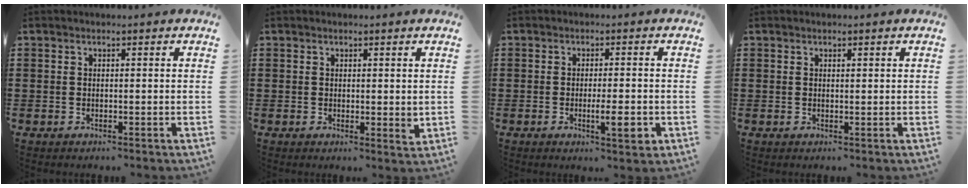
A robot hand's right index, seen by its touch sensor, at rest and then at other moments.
{"total": 1.4, "force": [0.5, 0.7, 1.2], "torque": [-0.014, -0.003, 0.008]}
{"total": 4.6, "force": [-1.6, 0.7, 4.2], "torque": [-0.073, -0.009, -0.027]}
{"total": 0.5, "force": [0.3, 0.3, 0.3], "torque": [-0.006, 0.002, 0.006]}